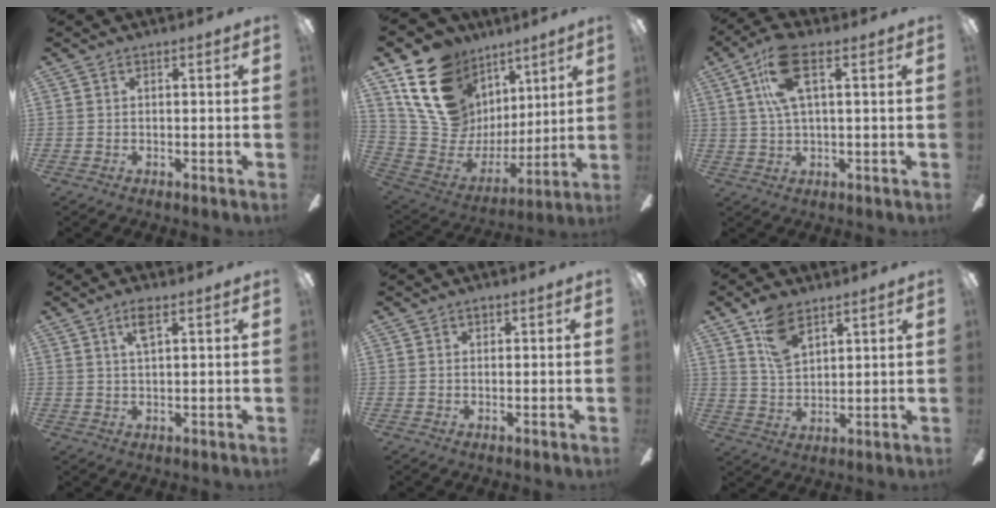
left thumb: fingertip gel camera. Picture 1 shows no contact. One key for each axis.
{"total": 20.2, "fx": 11.6, "fy": 14.0, "fz": 8.7, "tx": -0.181, "ty": -0.060, "tz": 0.231}
{"total": 12.4, "fx": 4.8, "fy": 5.1, "fz": 10.2, "tx": -0.197, "ty": 0.009, "tz": 0.087}
{"total": 4.5, "fx": 2.5, "fy": 1.4, "fz": 3.5, "tx": -0.070, "ty": 0.003, "tz": 0.039}
{"total": 1.3, "fx": 0.7, "fy": 1.0, "fz": 0.6, "tx": -0.005, "ty": 0.000, "tz": 0.011}
{"total": 9.5, "fx": 5.8, "fy": 5.1, "fz": 5.6, "tx": -0.107, "ty": -0.012, "tz": 0.109}